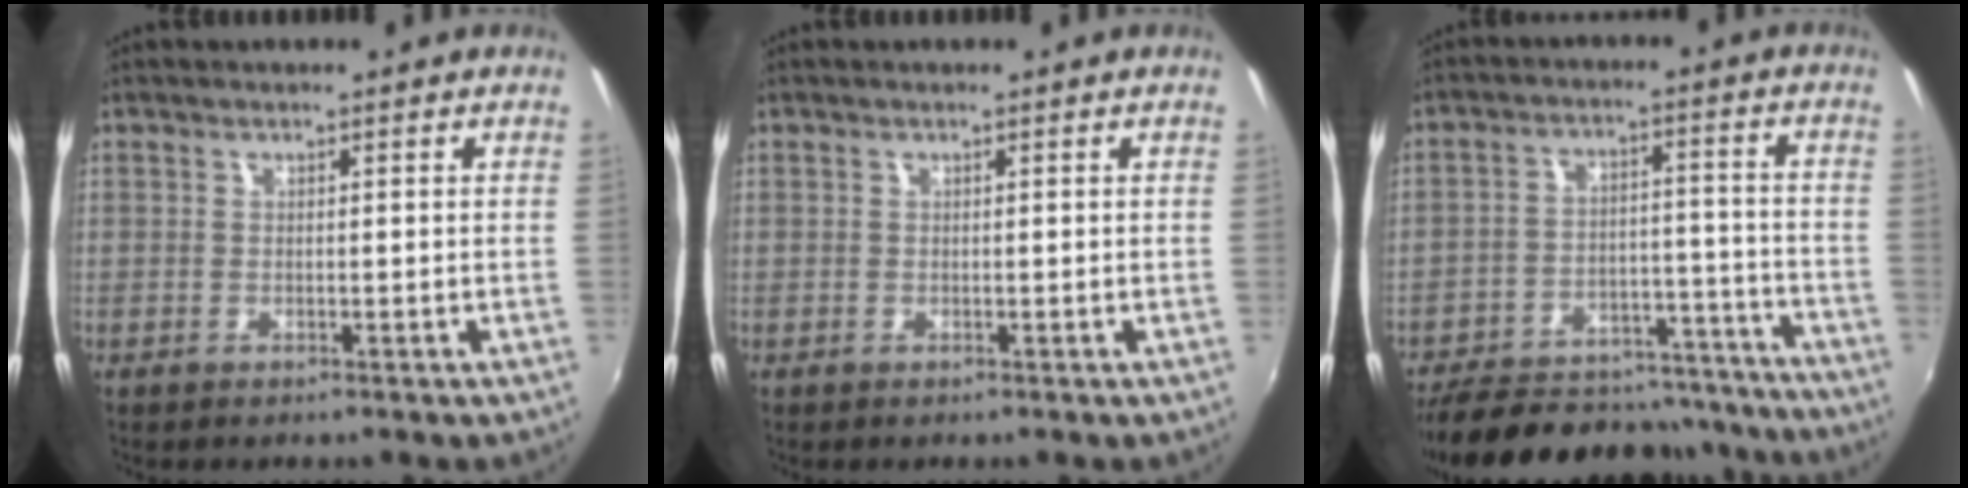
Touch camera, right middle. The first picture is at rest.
{"total": 0.0}
{"total": 26.6, "force": [-22.9, 9.7, 9.5], "torque": [-0.195, 0.025, -0.292]}